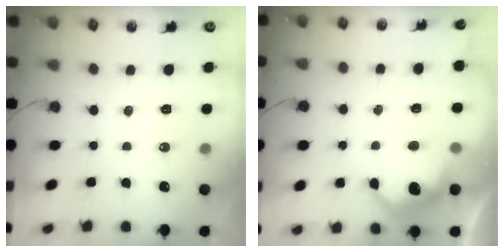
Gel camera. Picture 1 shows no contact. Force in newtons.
{"total": 9.8, "press": 9.8, "slide": 0.7}